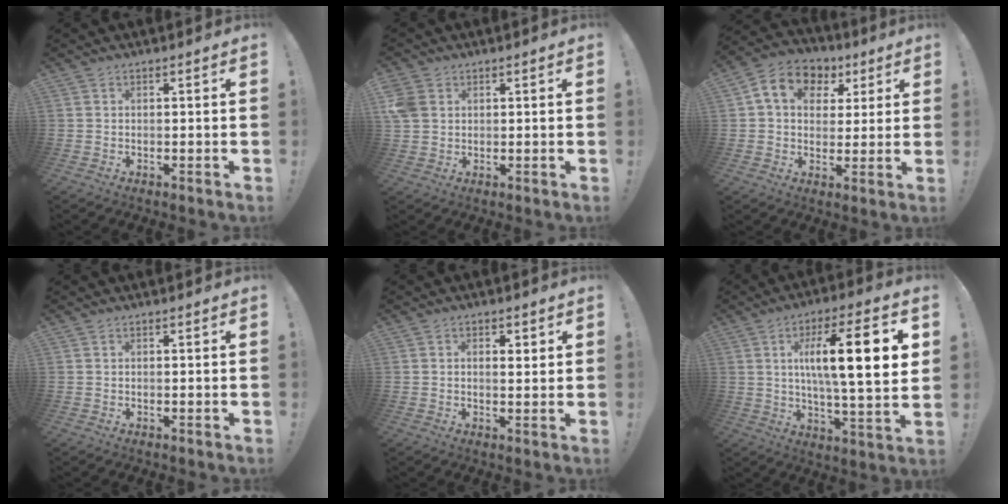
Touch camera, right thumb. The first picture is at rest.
{"total": 5.8, "force": [1.9, 4.6, 2.9], "torque": [-0.067, 0.002, 0.039]}
{"total": 12.3, "force": [4.8, 9.4, 6.4], "torque": [-0.089, -0.012, 0.091]}
{"total": 0.0}
{"total": 2.1, "force": [0.7, 1.2, 1.6], "torque": [-0.008, -0.005, 0.007]}
{"total": 18.8, "force": [4.1, 4.2, 17.9], "torque": [-0.272, -0.007, 0.046]}